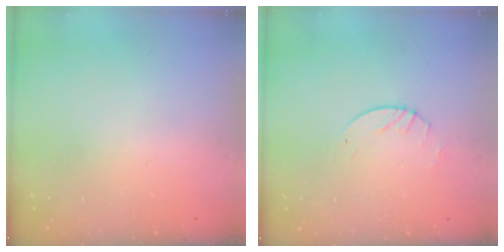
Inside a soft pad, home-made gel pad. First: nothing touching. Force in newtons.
{"total": 2.6, "press": 2.6, "slide": 0.3}